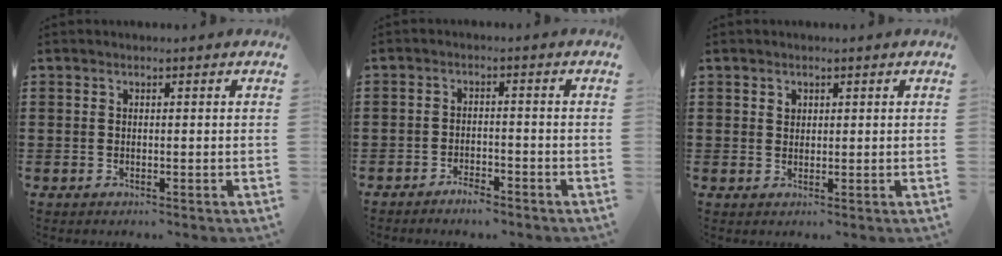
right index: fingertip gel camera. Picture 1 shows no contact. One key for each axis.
{"total": 2.4, "fx": -2.3, "fy": 0.5, "fz": 0.6, "tx": -0.016, "ty": 0.004, "tz": -0.046}
{"total": 1.1, "fx": 0.7, "fy": 0.9, "fz": 0.3, "tx": -0.007, "ty": 0.003, "tz": 0.013}